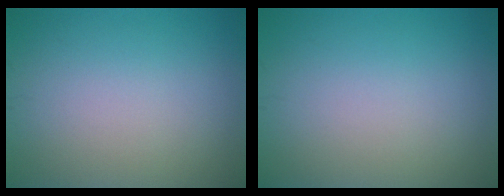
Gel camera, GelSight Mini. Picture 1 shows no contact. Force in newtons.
{"total": 0.0}